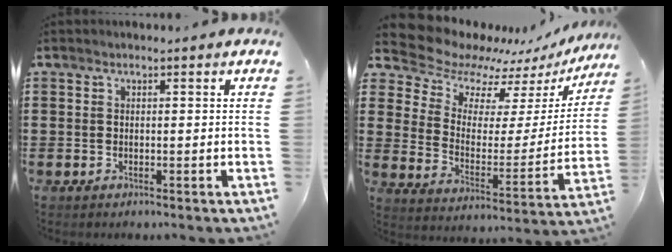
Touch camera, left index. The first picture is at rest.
{"total": 9.7, "force": [8.9, 3.2, 2.1], "torque": [-0.078, -0.073, 0.153]}